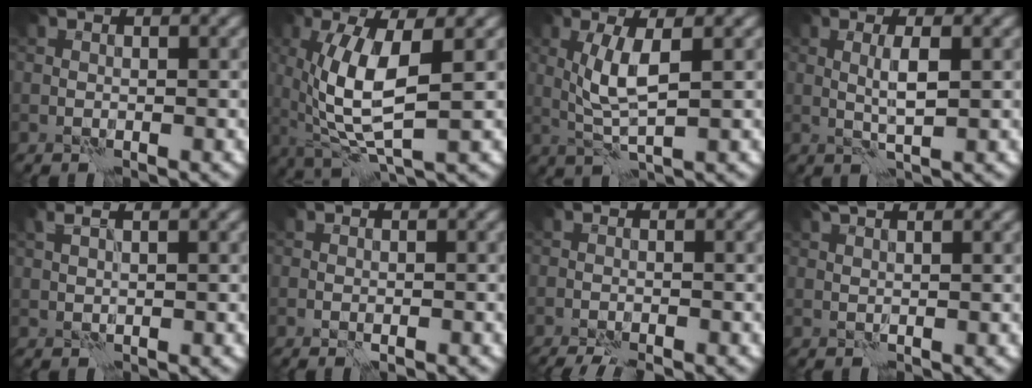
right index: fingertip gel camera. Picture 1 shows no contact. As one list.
[{"total": 7.2, "force": [0.5, 2.4, 6.7], "torque": [-0.147, -0.003, 0.016]}, {"total": 4.0, "force": [0.7, 1.1, 3.8], "torque": [-0.081, 0.005, 0.017]}, {"total": 2.2, "force": [0.4, 0.3, 2.1], "torque": [-0.043, 0.005, 0.008]}, {"total": 1.5, "force": [0.9, 0.4, 1.1], "torque": [-0.021, 0.002, 0.017]}, {"total": 1.2, "force": [-0.8, 0.2, 0.9], "torque": [-0.009, 0.001, -0.012]}, {"total": 3.6, "force": [-3.2, 0.6, 1.4], "torque": [-0.021, -0.003, -0.049]}, {"total": 2.1, "force": [1.7, 0.4, 1.2], "torque": [-0.018, 0.001, 0.021]}]